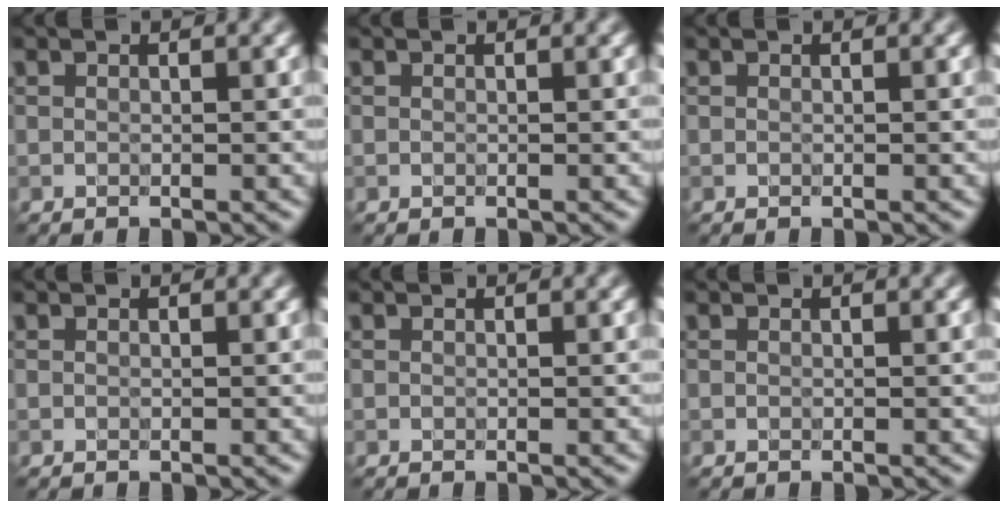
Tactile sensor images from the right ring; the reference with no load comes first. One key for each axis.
{"total": 0.0}
{"total": 0.0}
{"total": 0.0}
{"total": 0.0}
{"total": 0.0}